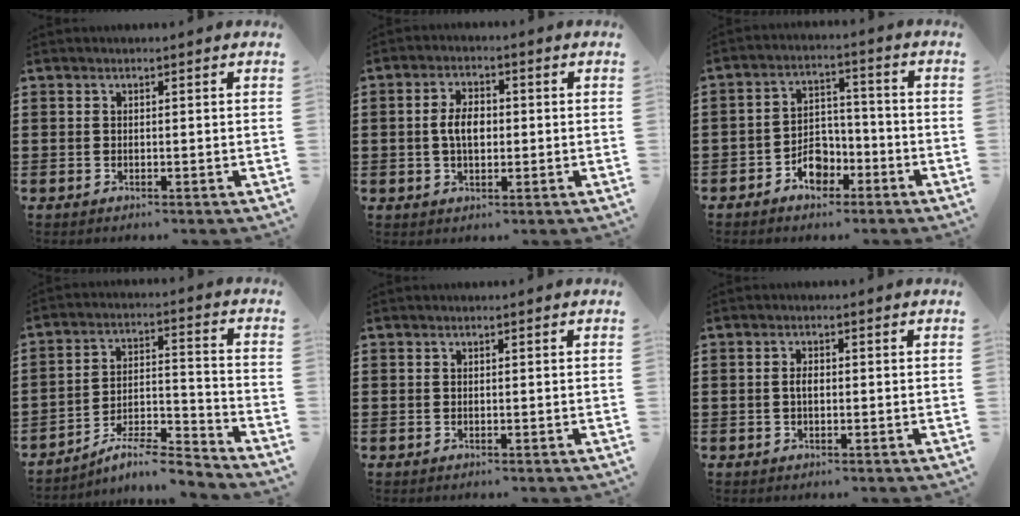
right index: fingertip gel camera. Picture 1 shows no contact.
{"total": 4.5, "force": [0.0, 2.6, 3.7], "torque": [-0.073, 0.003, -0.006]}
{"total": 5.5, "force": [-3.1, 3.6, 2.8], "torque": [-0.041, 0.009, -0.055]}
{"total": 6.6, "force": [-6.0, 0.6, 2.6], "torque": [-0.044, -0.003, -0.117]}
{"total": 0.0}
{"total": 1.7, "force": [-0.1, 0.8, 1.5], "torque": [-0.029, 0.003, -0.002]}